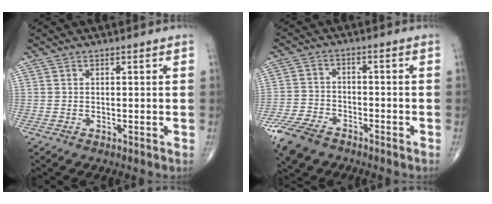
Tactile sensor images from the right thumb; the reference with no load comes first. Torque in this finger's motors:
{"motor_torque": [1.47, 0.11, 0.41, -0.72, 0.04]}